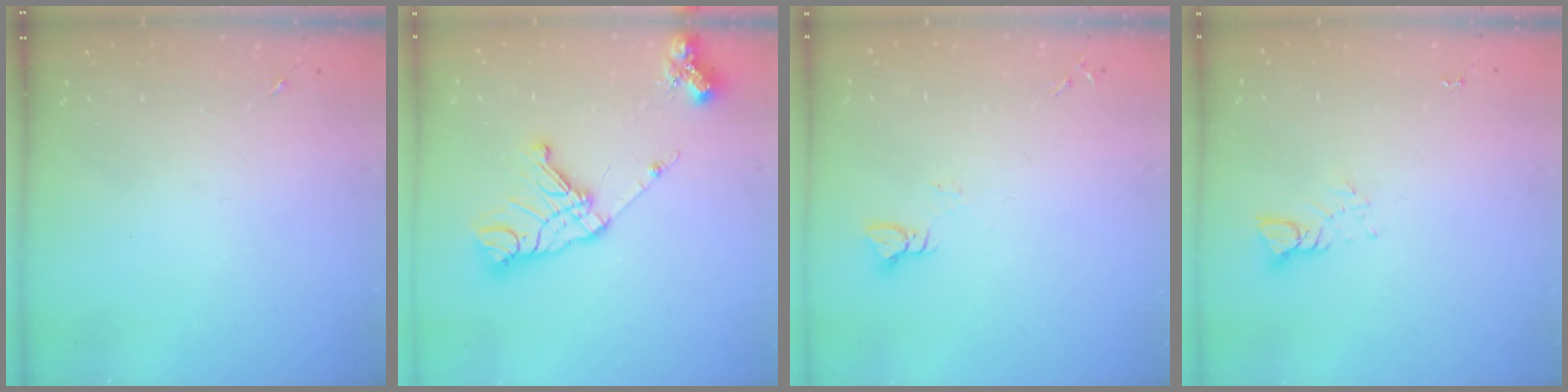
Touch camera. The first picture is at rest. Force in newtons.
{"total": 18.6, "press": 18.5, "slide": 2.1}
{"total": 3.0, "press": 3.0, "slide": 0.3}
{"total": 3.9, "press": 3.8, "slide": 0.3}